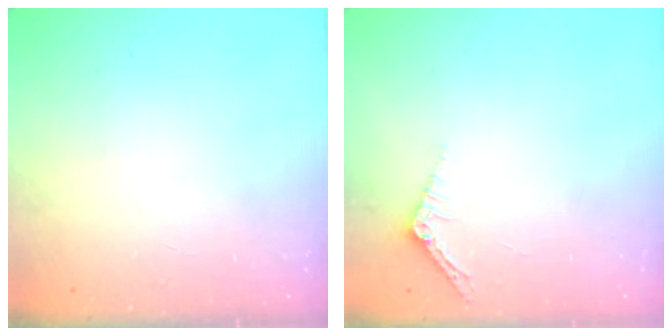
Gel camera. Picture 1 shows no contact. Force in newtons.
{"total": 2.5, "press": 2.5, "slide": 0.2}